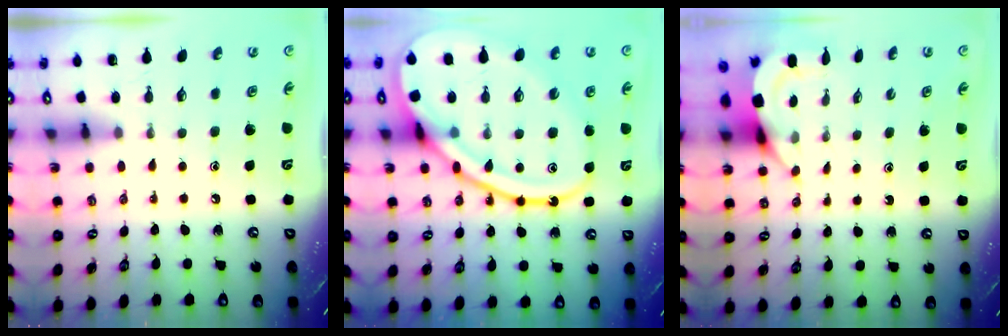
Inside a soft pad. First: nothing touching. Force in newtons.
{"total": 22.4, "press": 22.3, "slide": 1.9}
{"total": 4.6, "press": 4.6, "slide": 0.3}